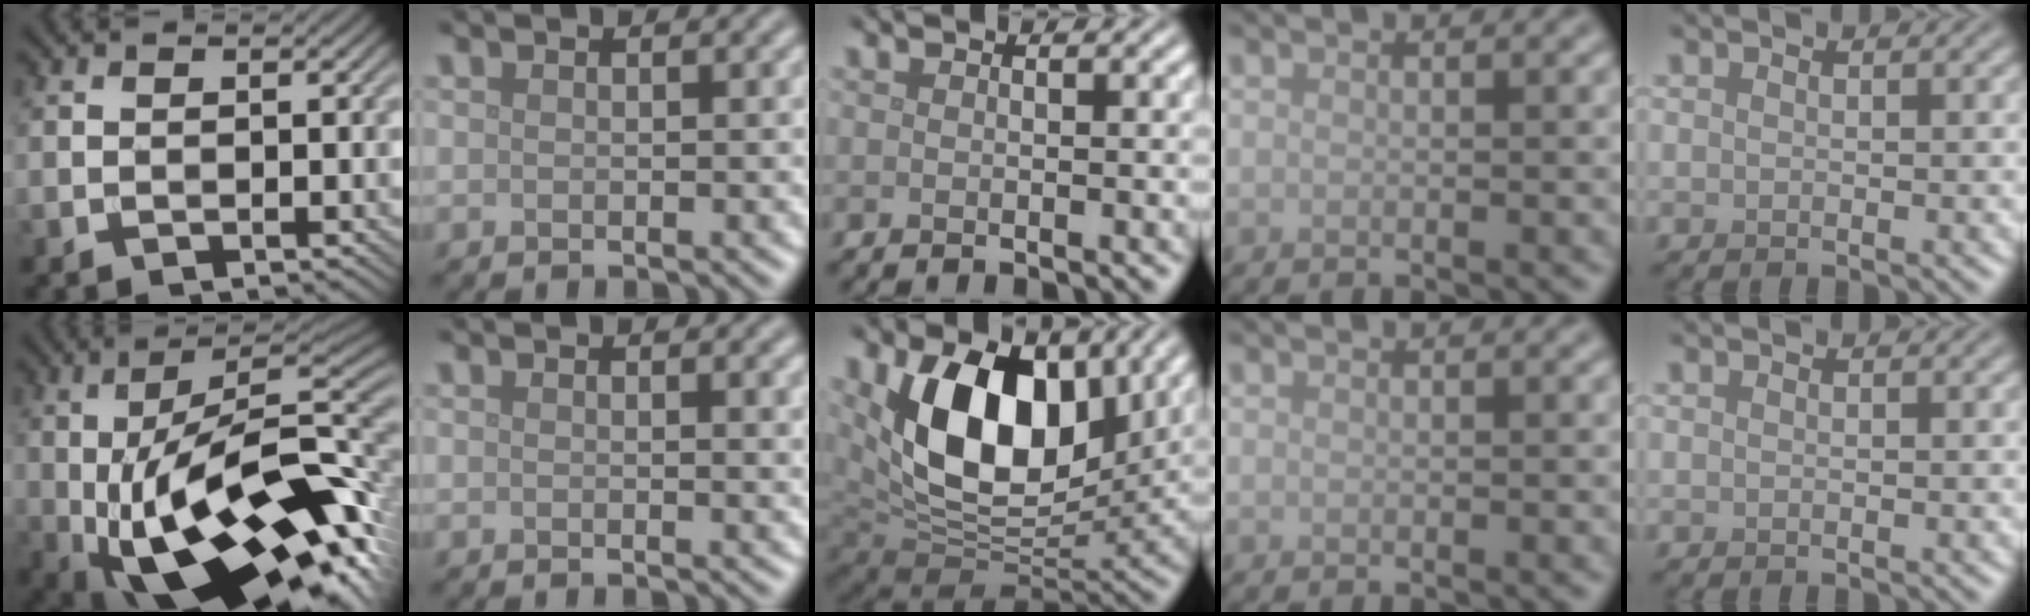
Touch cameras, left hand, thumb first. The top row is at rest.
{"thumb": {"total": 22.3, "force": [-4.1, 10.2, 19.5], "torque": [-0.321, -0.020, -0.060]}, "index": {"total": 1.6, "force": [0.7, 0.5, 1.3], "torque": [-0.009, 0.003, 0.006]}, "middle": {"total": 13.4, "force": [3.6, 8.3, 9.9], "torque": [-0.165, -0.013, 0.060]}}